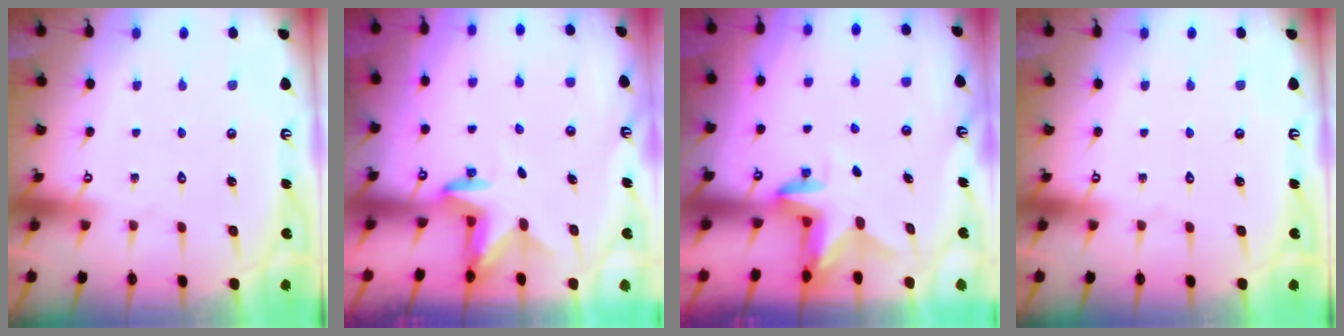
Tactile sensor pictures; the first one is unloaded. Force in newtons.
{"total": 2.9, "press": 2.8, "slide": 0.6}
{"total": 3.0, "press": 3.0, "slide": 0.3}
{"total": 0.0}